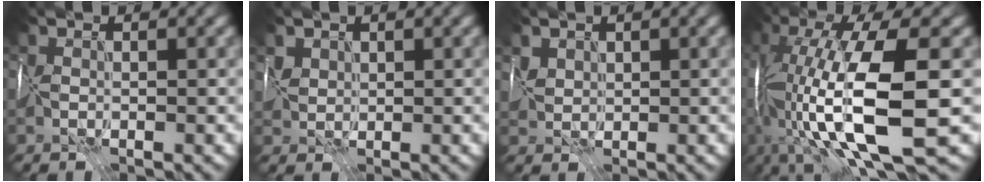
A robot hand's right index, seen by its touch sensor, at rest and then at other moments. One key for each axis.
{"total": 1.1, "fx": 1.0, "fy": 0.4, "fz": -0.4, "tx": 0.014, "ty": -0.004, "tz": 0.021}
{"total": 1.1, "fx": 1.0, "fy": 0.4, "fz": -0.3, "tx": 0.014, "ty": -0.004, "tz": 0.020}
{"total": 13.5, "fx": -3.2, "fy": 3.7, "fz": 12.6, "tx": -0.233, "ty": -0.011, "tz": -0.050}